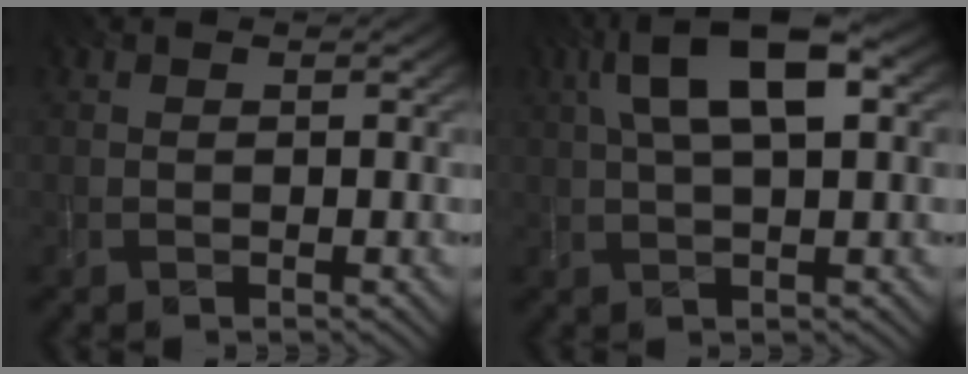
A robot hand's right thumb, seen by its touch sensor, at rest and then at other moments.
{"total": 10.0, "force": [3.2, 3.5, 8.8], "torque": [-0.165, 0.017, 0.050]}